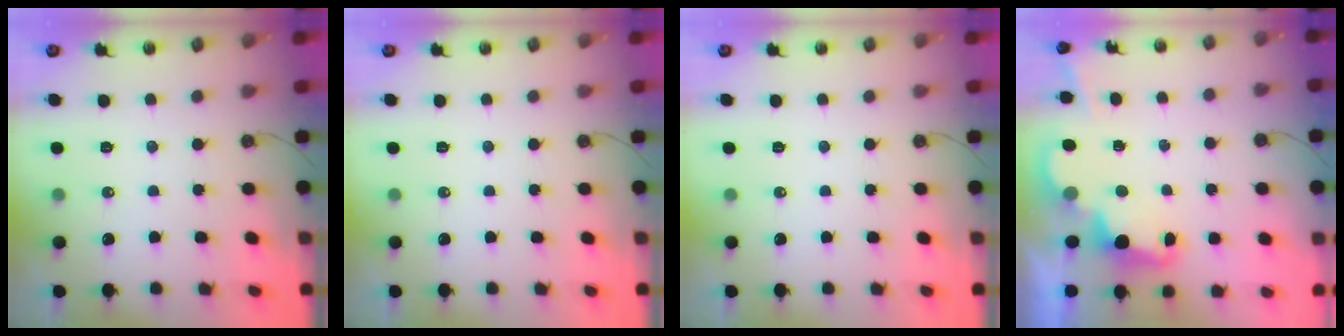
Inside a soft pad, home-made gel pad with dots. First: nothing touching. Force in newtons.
{"total": 0.0}
{"total": 0.0}
{"total": 4.0, "press": 4.0, "slide": 0.6}